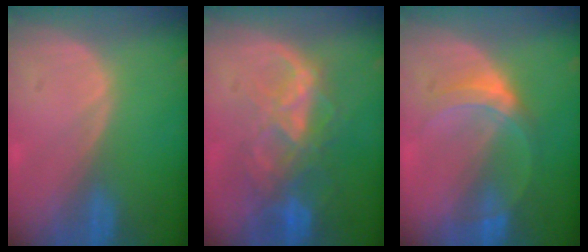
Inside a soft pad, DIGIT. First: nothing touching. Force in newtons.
{"total": 8.6, "press": 7.5, "slide": 4.2}
{"total": 5.1, "press": 4.8, "slide": 1.7}